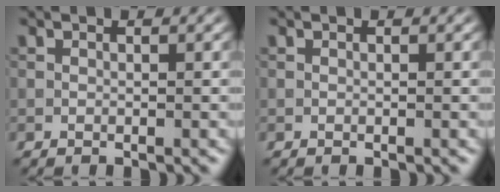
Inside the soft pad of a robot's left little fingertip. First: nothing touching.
{"total": 0.0}